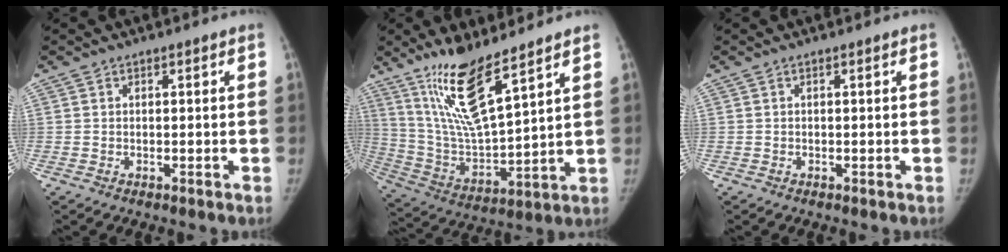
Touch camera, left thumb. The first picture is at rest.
{"total": 15.5, "force": [10.5, 3.0, 11.0], "torque": [-0.197, -0.068, 0.218]}
{"total": 0.0}